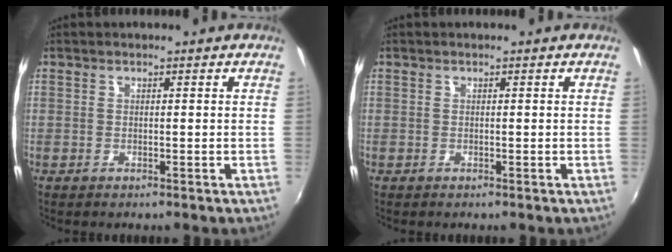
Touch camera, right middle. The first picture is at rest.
{"total": 0.0}